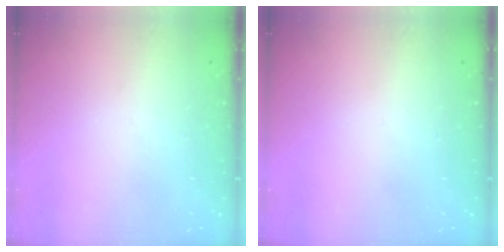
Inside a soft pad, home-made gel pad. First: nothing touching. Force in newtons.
{"total": 0.0}